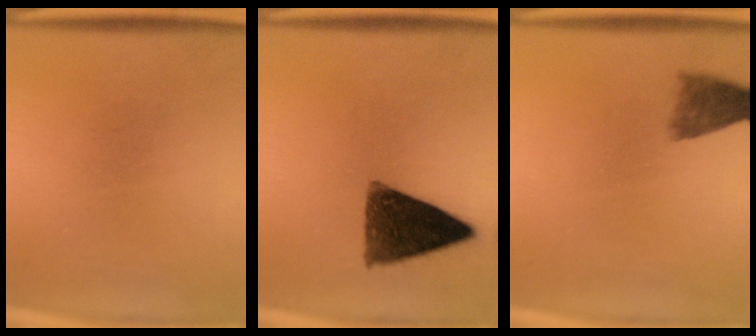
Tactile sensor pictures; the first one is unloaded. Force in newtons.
{"total": 11.9}
{"total": 4.0}